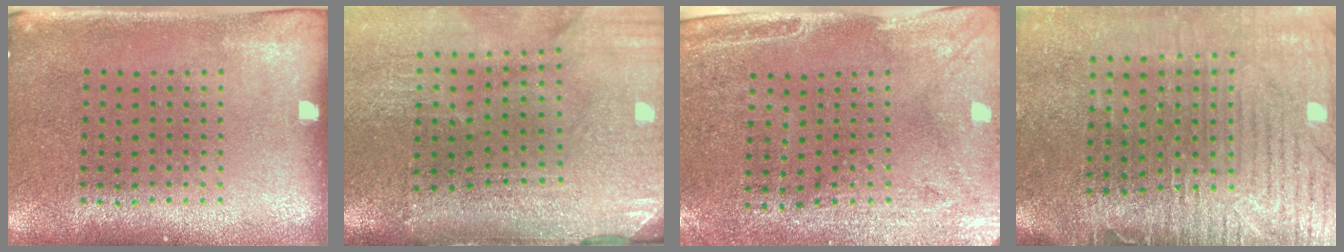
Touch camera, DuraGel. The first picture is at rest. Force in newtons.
{"total": 4.4, "press": 3.7, "slide": 2.4}
{"total": 2.9, "press": 2.4, "slide": 1.5}
{"total": 4.2, "press": 3.6, "slide": 2.1}